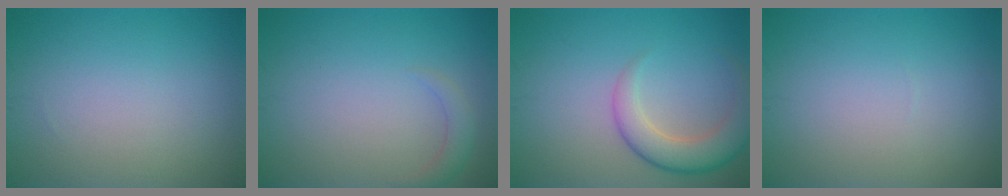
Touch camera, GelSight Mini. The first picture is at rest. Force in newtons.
{"total": 1.5, "press": 1.4, "slide": 0.2}
{"total": 4.6, "press": 4.5, "slide": 0.4}
{"total": 0.0}